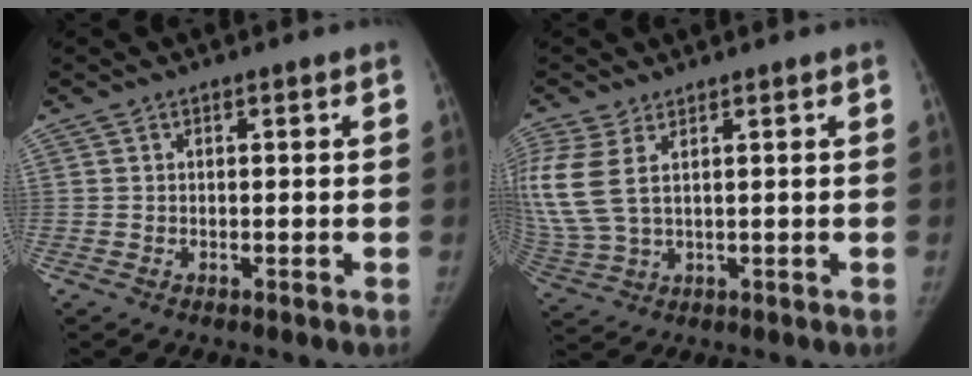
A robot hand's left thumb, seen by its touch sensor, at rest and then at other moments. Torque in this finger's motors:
{"motor_torque": [1.31, 1.20, 0.97, -0.96, 0.13]}